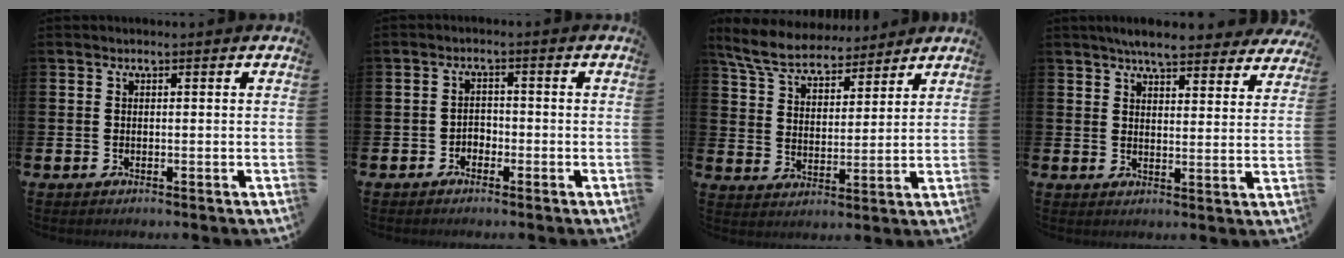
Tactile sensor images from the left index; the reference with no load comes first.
{"total": 1.7, "force": [-1.3, 1.0, 0.2], "torque": [-0.011, 0.004, -0.029]}
{"total": 7.2, "force": [6.7, 2.0, 1.6], "torque": [-0.065, -0.030, 0.123]}
{"total": 6.1, "force": [5.8, 0.9, 1.8], "torque": [-0.039, -0.029, 0.102]}